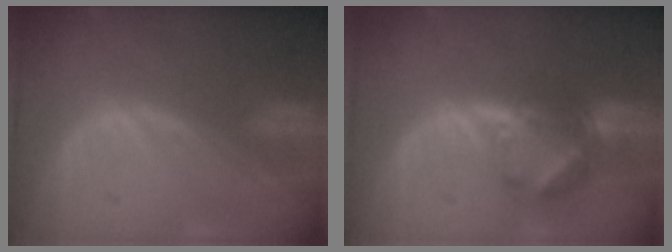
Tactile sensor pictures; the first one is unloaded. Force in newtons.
{"total": 7.1, "press": 6.2, "slide": 3.6}